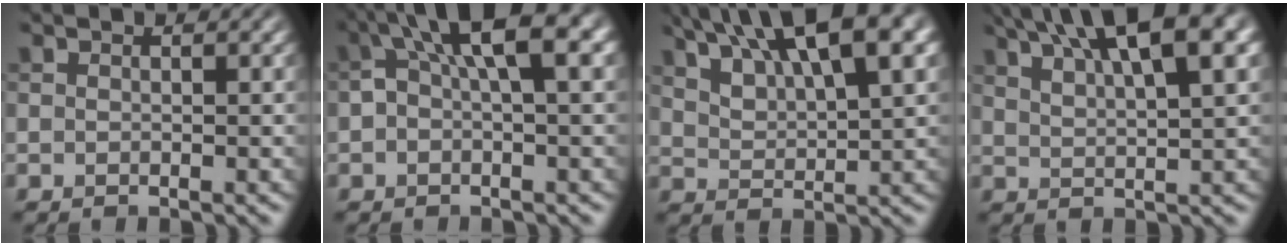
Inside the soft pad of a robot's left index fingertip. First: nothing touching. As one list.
[{"total": 6.8, "force": [1.7, 2.3, 6.2], "torque": [-0.108, 0.020, 0.024]}, {"total": 13.0, "force": [8.3, 4.2, 9.1], "torque": [-0.151, 0.036, 0.119]}, {"total": 11.9, "force": [7.1, 3.5, 8.8], "torque": [-0.119, 0.035, 0.097]}]